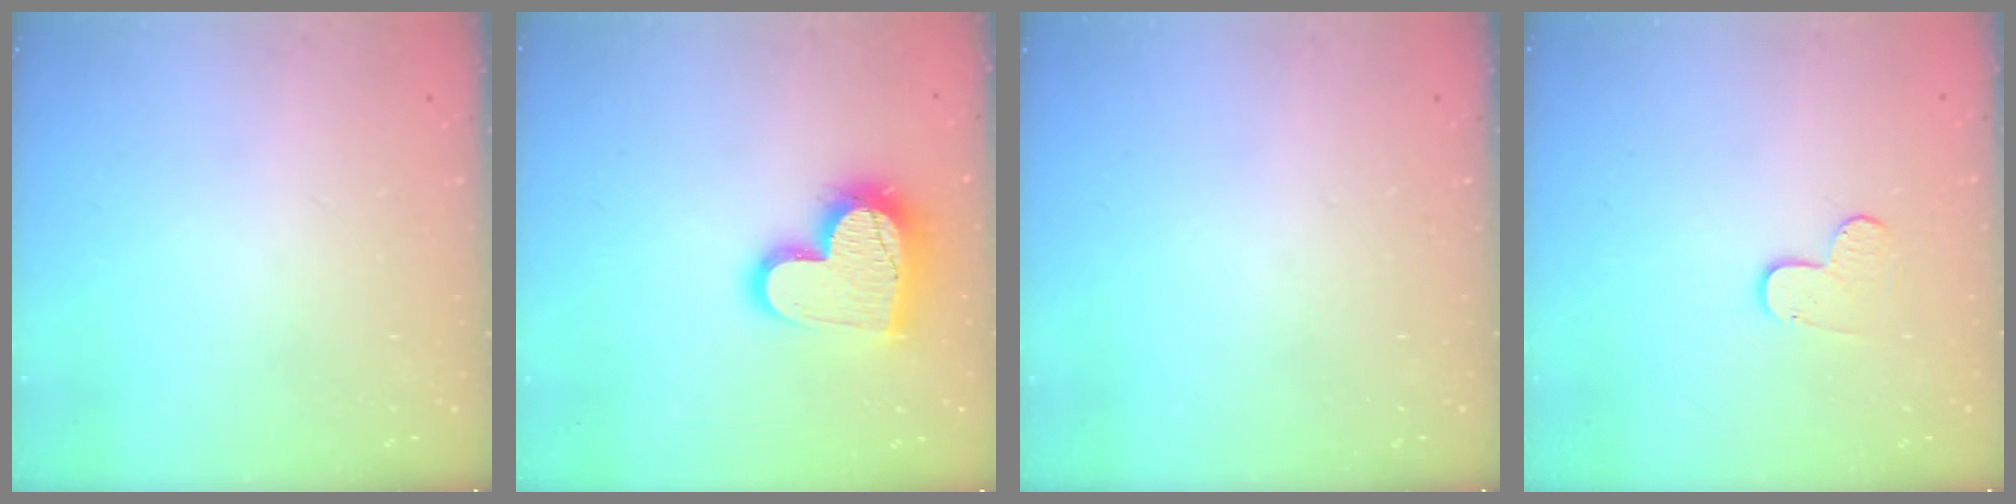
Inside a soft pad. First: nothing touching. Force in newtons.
{"total": 16.2, "press": 16.1, "slide": 1.0}
{"total": 0.0}
{"total": 4.8, "press": 4.8, "slide": 0.3}